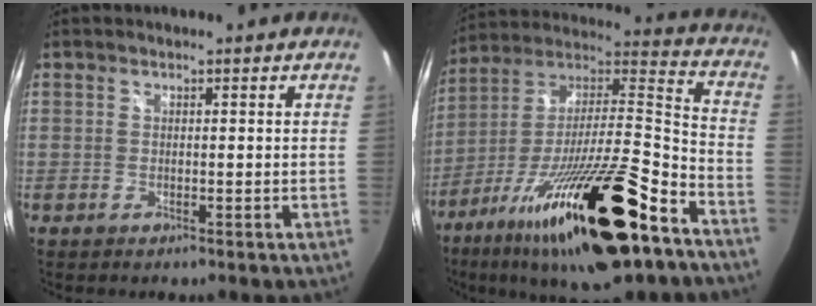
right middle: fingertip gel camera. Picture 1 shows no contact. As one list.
[{"total": 30.9, "force": [-18.5, 6.5, 23.9], "torque": [-0.402, -0.047, -0.308]}]